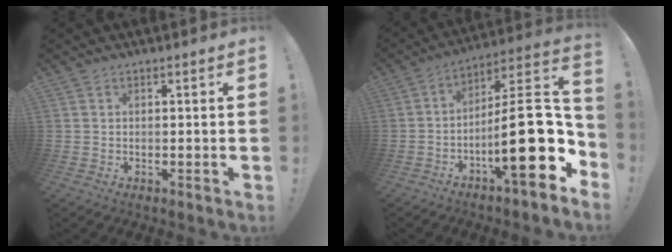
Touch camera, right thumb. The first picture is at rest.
{"total": 24.2, "force": [-5.3, 6.3, 22.7], "torque": [-0.365, 0.020, -0.083]}